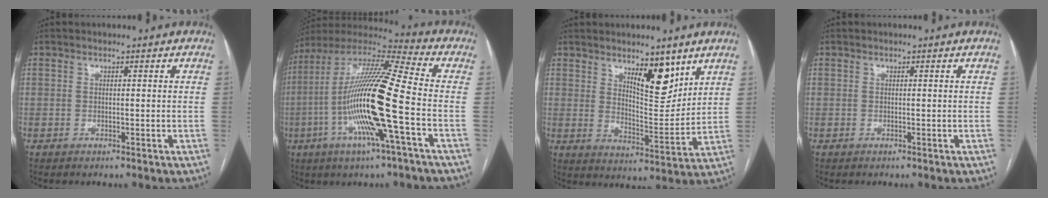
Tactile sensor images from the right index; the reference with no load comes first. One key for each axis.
{"total": 19.8, "fx": -4.6, "fy": 0.5, "fz": 19.3, "tx": -0.383, "ty": -0.008, "tz": -0.095}
{"total": 8.8, "fx": 5.5, "fy": 2.8, "fz": 6.2, "tx": -0.099, "ty": -0.014, "tz": 0.094}
{"total": 0.0}